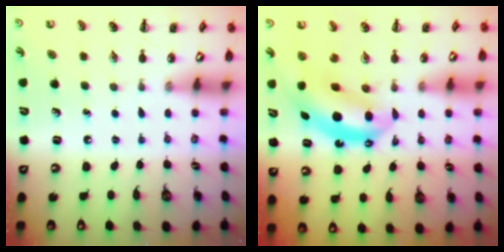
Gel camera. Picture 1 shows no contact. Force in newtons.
{"total": 7.9, "press": 7.7, "slide": 1.8}